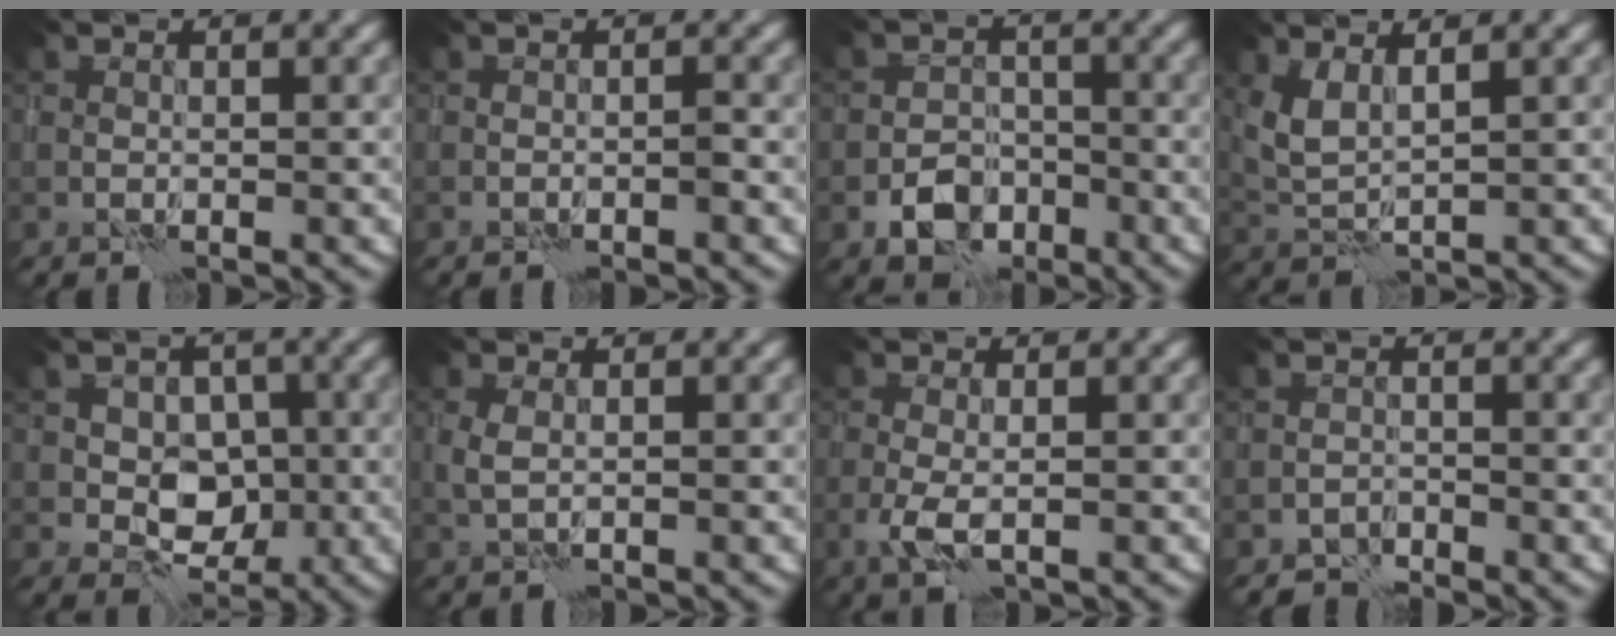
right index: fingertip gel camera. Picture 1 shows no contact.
{"total": 0.6, "force": [-0.6, 0.1, 0.1], "torque": [0.002, 0.005, -0.012]}
{"total": 3.6, "force": [-1.9, 2.7, 1.5], "torque": [-0.017, -0.002, -0.036]}
{"total": 2.9, "force": [1.7, 1.1, 2.1], "torque": [-0.053, -0.003, 0.037]}
{"total": 4.1, "force": [-0.1, 3.3, 2.4], "torque": [-0.023, -0.001, -0.002]}
{"total": 1.2, "force": [0.3, 0.7, 1.0], "torque": [-0.022, 0.000, 0.006]}
{"total": 2.3, "force": [-0.6, 0.9, 2.0], "torque": [-0.047, -0.006, -0.015]}
{"total": 1.5, "force": [-1.4, 0.3, -0.5], "torque": [0.017, 0.005, -0.031]}